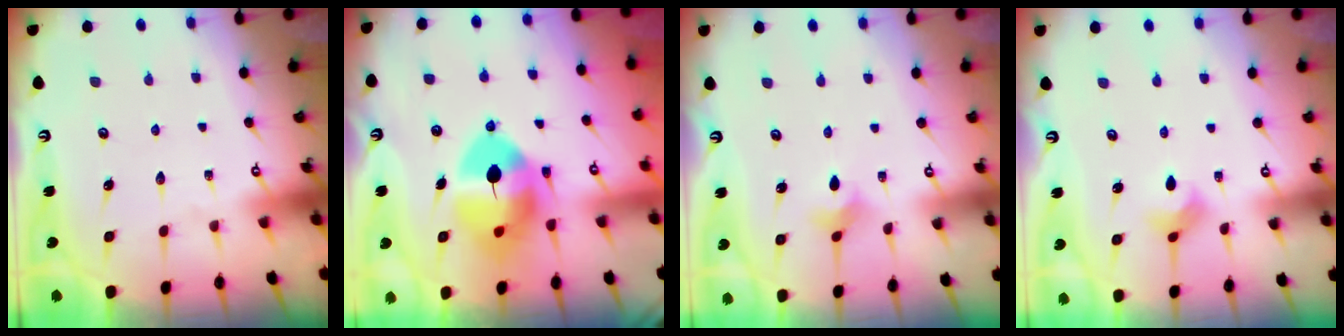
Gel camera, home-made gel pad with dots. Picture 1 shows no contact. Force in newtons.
{"total": 12.9, "press": 12.8, "slide": 1.8}
{"total": 2.2, "press": 2.1, "slide": 0.4}
{"total": 3.6, "press": 3.6, "slide": 0.4}